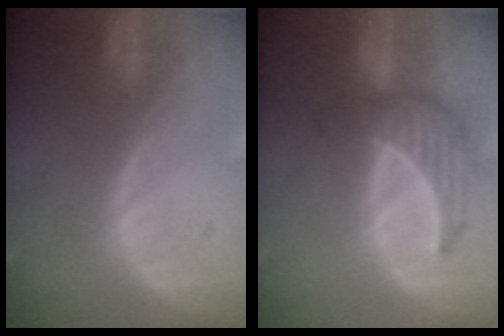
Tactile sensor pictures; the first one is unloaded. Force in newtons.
{"total": 6.5, "press": 6.3, "slide": 1.4}